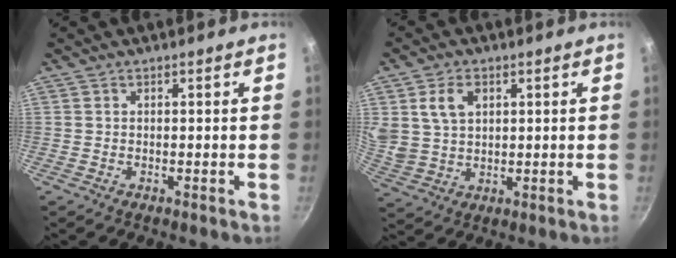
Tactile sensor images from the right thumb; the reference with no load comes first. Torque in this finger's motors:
{"motor_torque": [0.93, 1.92, 0.85, 0.56, 0.10]}